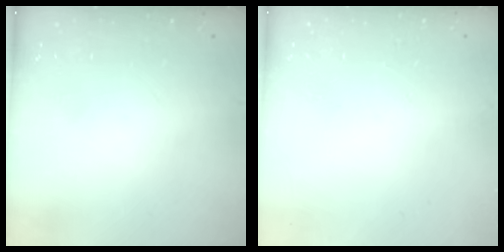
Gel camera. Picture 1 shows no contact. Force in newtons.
{"total": 1.6, "press": 1.6, "slide": 0.1}